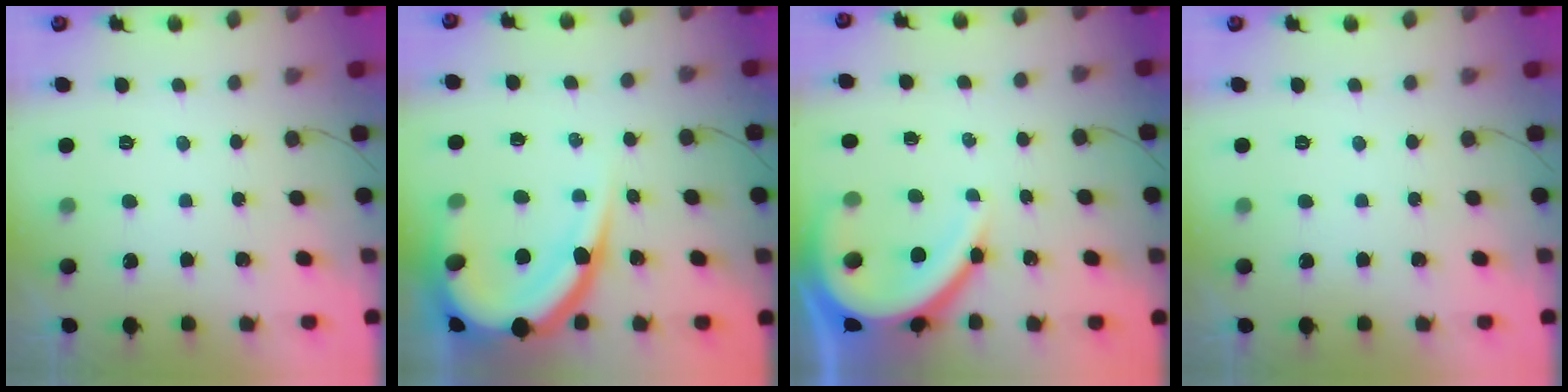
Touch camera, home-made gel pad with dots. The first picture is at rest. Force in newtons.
{"total": 18.4, "press": 18.3, "slide": 2.0}
{"total": 12.9, "press": 12.8, "slide": 1.6}
{"total": 0.0}